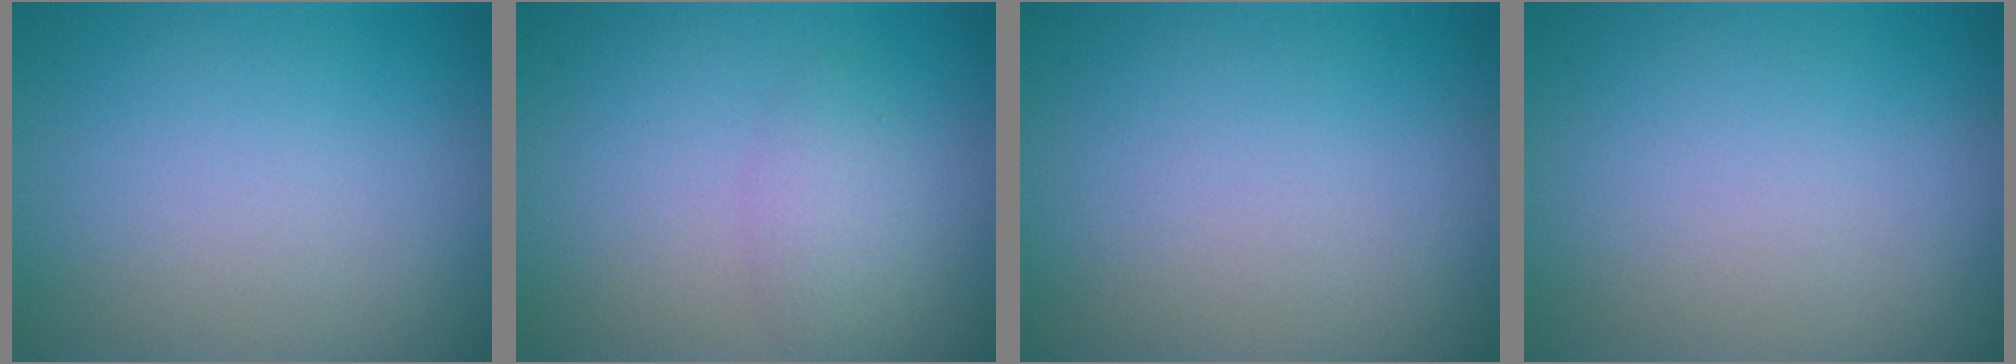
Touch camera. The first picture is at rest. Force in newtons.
{"total": 2.0, "press": 2.0, "slide": 0.1}
{"total": 0.0}
{"total": 0.0}